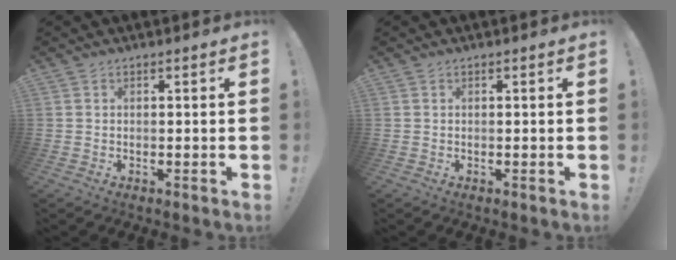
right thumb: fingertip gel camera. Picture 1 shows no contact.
{"total": 0.0}